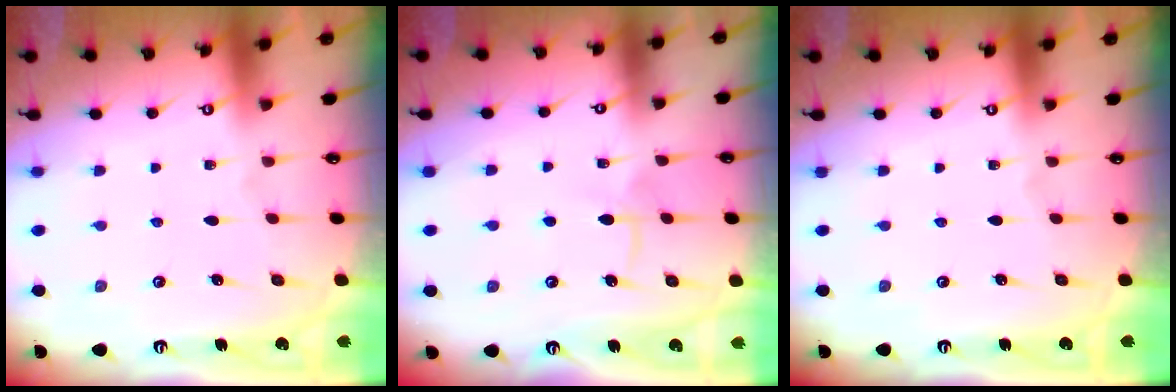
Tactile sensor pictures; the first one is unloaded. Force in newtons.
{"total": 6.2, "press": 6.2, "slide": 0.8}
{"total": 0.0}